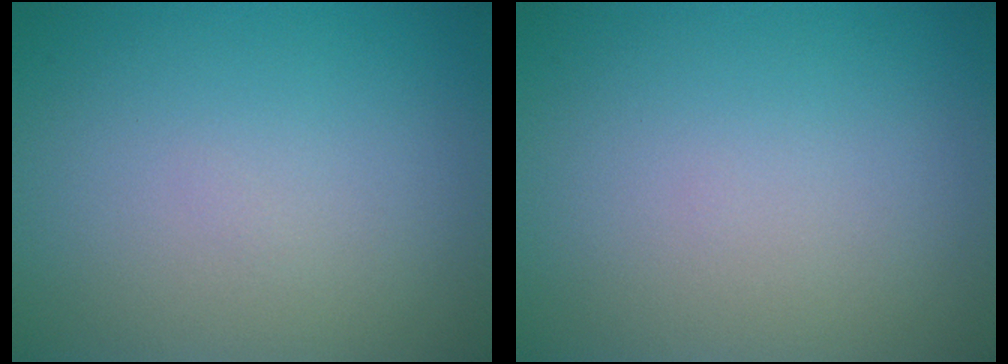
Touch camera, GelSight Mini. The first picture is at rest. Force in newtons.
{"total": 0.0}